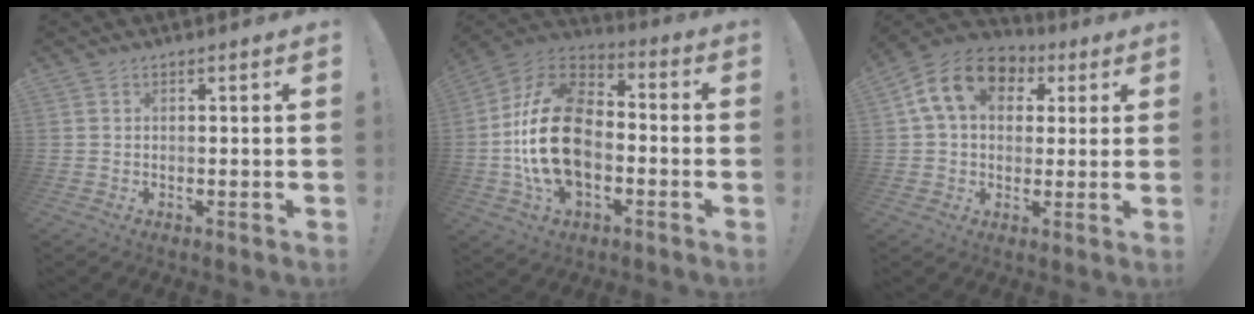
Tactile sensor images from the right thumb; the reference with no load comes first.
{"total": 23.6, "force": [-3.3, 15.2, 17.8], "torque": [-0.339, 0.039, -0.041]}
{"total": 14.4, "force": [4.6, 10.3, 8.9], "torque": [-0.147, 0.006, 0.091]}